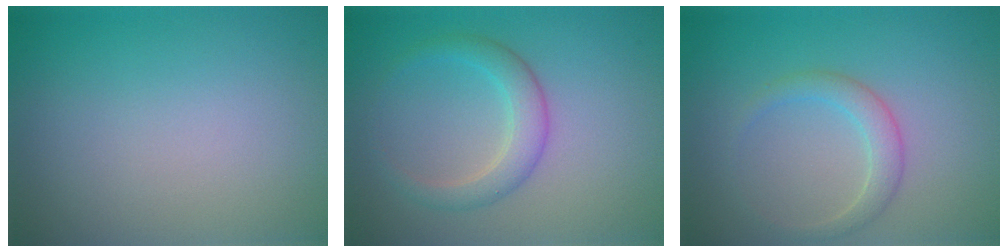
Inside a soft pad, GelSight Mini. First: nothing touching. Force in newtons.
{"total": 2.7, "press": 2.7, "slide": 0.1}
{"total": 2.1, "press": 2.1, "slide": 0.1}